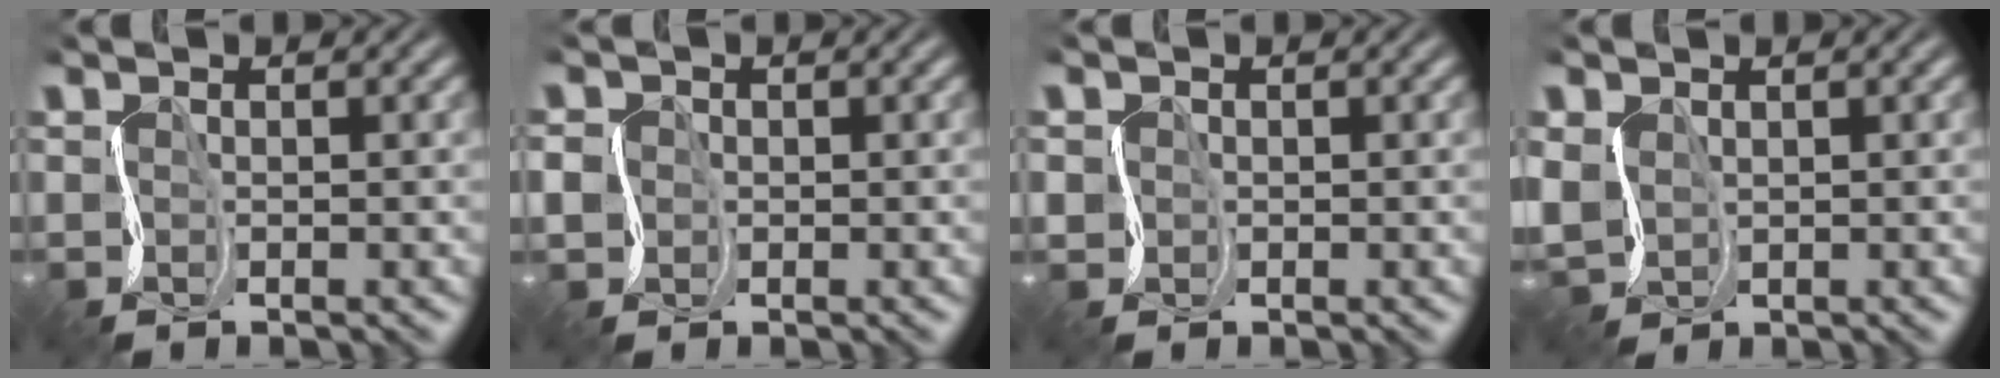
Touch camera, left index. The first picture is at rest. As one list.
[{"total": 1.7, "force": [-0.4, 1.6, 0.5], "torque": [-0.015, 0.001, -0.016]}, {"total": 0.8, "force": [-0.1, 0.8, -0.1], "torque": [0.000, -0.002, -0.008]}, {"total": 2.1, "force": [0.5, 1.7, 1.1], "torque": [-0.041, -0.002, 0.007]}]